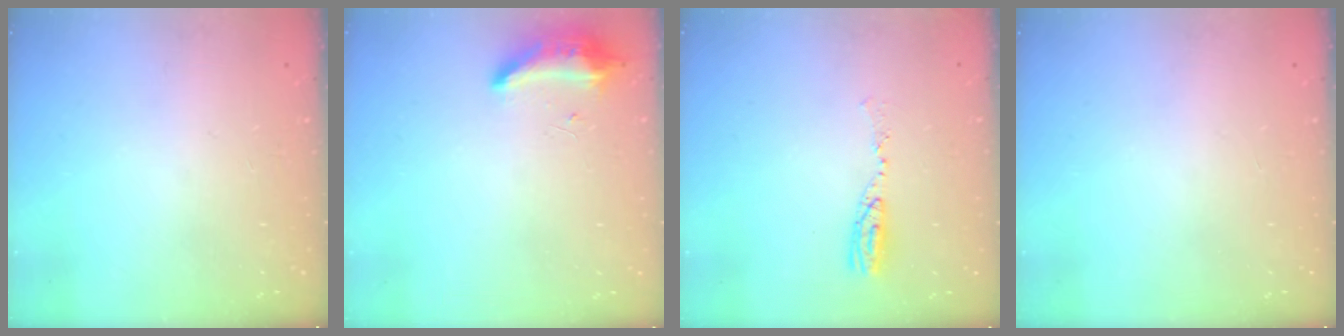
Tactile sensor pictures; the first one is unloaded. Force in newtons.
{"total": 9.7, "press": 8.8, "slide": 4.1}
{"total": 7.4, "press": 7.3, "slide": 1.5}
{"total": 0.0}